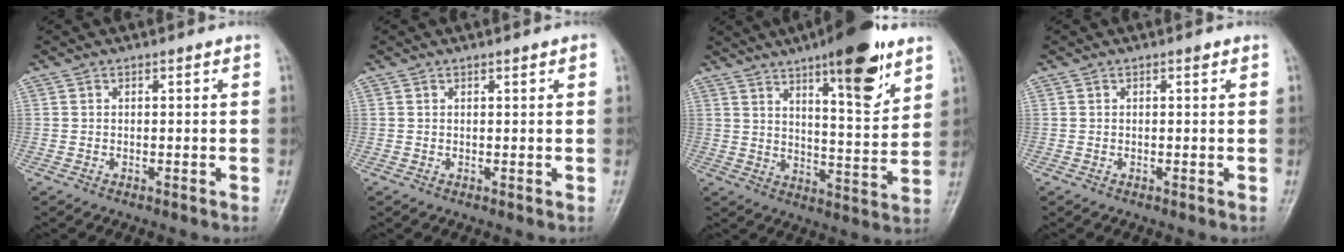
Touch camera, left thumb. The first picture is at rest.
{"total": 0.9, "force": [0.6, 0.2, 0.6], "torque": [-0.007, -0.001, 0.009]}
{"total": 17.1, "force": [10.3, 4.5, 12.9], "torque": [-0.161, -0.059, 0.157]}
{"total": 0.6, "force": [0.4, 0.2, 0.4], "torque": [-0.006, -0.002, 0.005]}